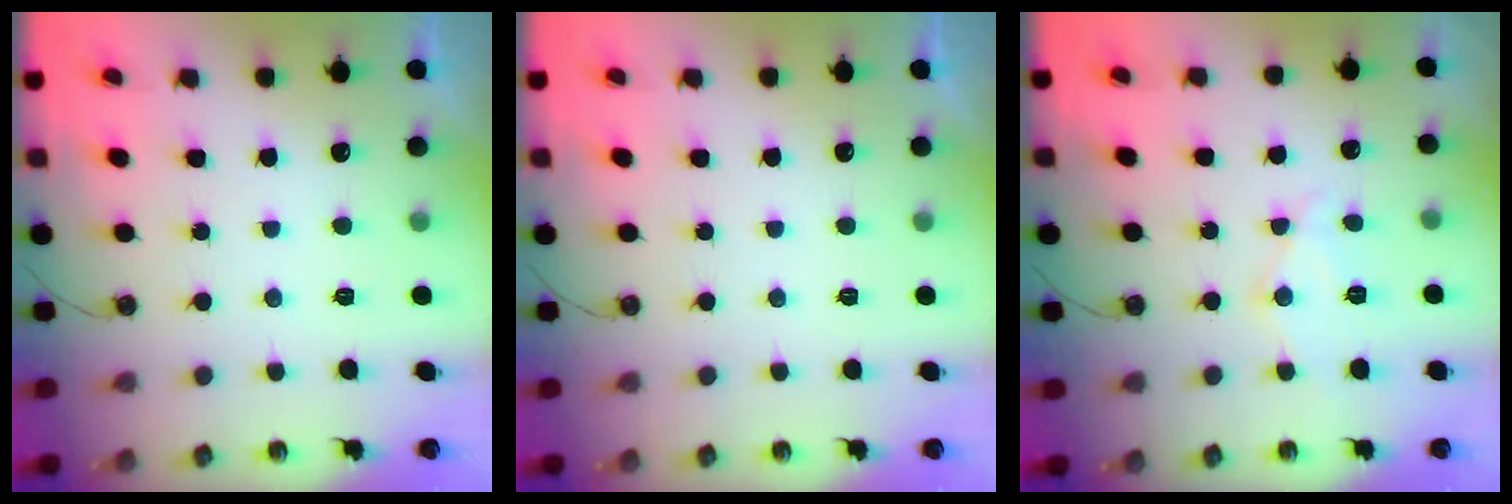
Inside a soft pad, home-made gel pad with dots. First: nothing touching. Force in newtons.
{"total": 0.0}
{"total": 11.3, "press": 11.3, "slide": 1.1}